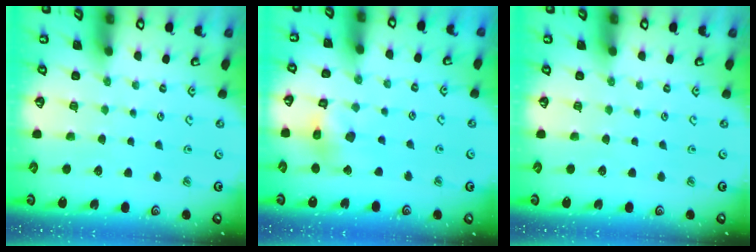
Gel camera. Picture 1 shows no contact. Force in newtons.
{"total": 12.9, "press": 12.8, "slide": 1.8}
{"total": 0.0}